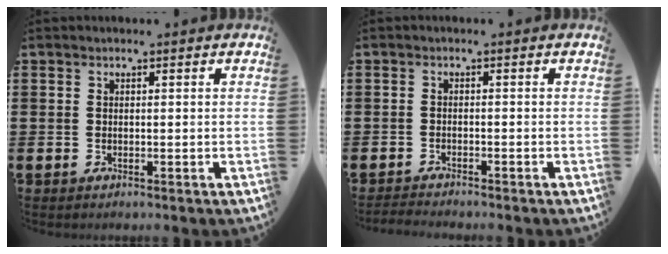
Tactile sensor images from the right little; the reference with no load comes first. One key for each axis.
{"total": 1.2, "fx": -1.2, "fy": 0.0, "fz": 0.1, "tx": -0.004, "ty": 0.000, "tz": -0.024}